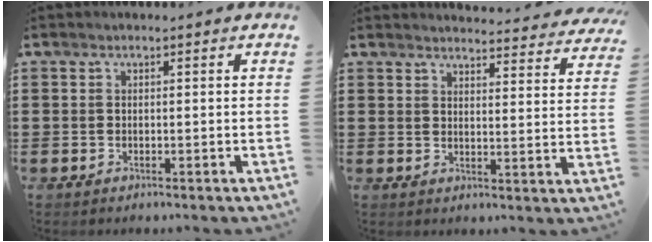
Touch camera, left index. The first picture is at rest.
{"total": 3.5, "force": [3.5, -0.1, 0.3], "torque": [-0.013, -0.026, 0.059]}